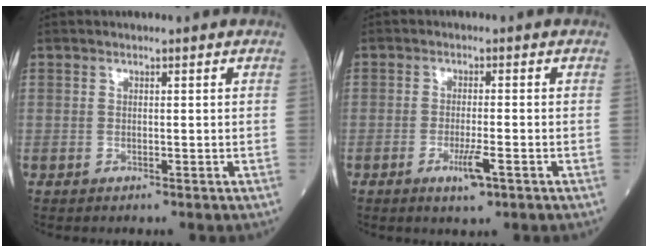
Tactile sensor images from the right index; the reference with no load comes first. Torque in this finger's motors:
{"motor_torque": [0.24, -0.06, 0.03, 0.05]}